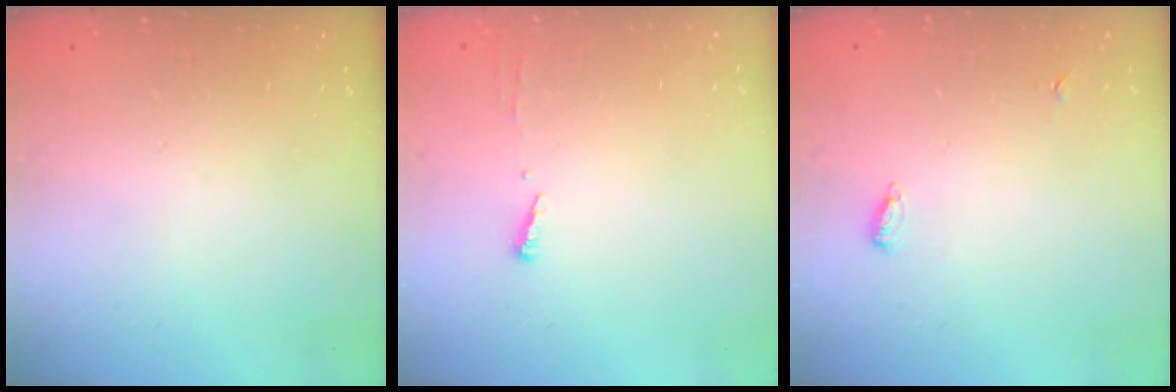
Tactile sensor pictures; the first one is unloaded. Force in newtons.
{"total": 3.7, "press": 3.7, "slide": 0.5}
{"total": 8.9, "press": 6.0, "slide": 6.5}